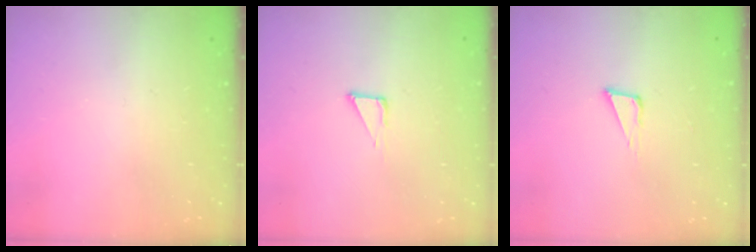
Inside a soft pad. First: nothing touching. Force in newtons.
{"total": 3.6, "press": 3.6, "slide": 0.2}
{"total": 3.8, "press": 3.7, "slide": 0.9}